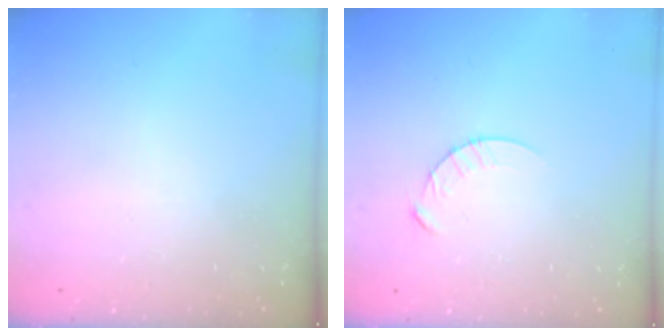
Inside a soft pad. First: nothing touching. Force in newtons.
{"total": 4.7, "press": 4.7, "slide": 0.5}